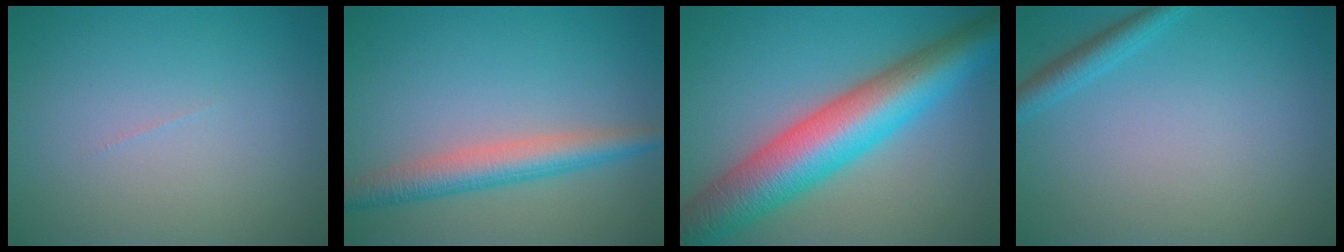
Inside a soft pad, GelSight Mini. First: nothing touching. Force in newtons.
{"total": 4.2, "press": 4.2, "slide": 0.1}
{"total": 10.9, "press": 10.9, "slide": 0.4}
{"total": 1.9, "press": 1.9, "slide": 0.2}